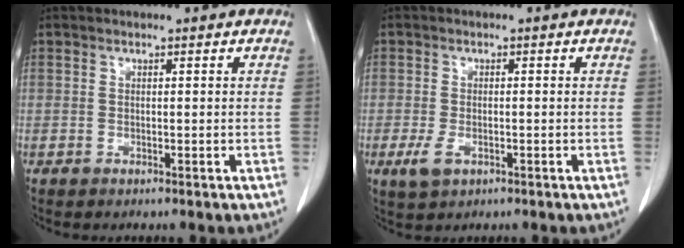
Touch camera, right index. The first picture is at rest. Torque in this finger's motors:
{"motor_torque": [0.06, -0.21, -0.35, -0.17]}